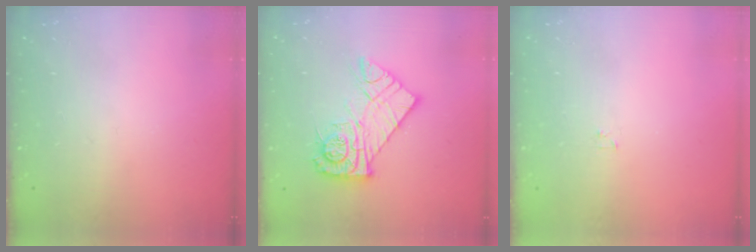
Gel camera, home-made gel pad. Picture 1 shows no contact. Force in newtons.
{"total": 14.6, "press": 14.6, "slide": 1.4}
{"total": 1.2, "press": 1.2, "slide": 0.2}